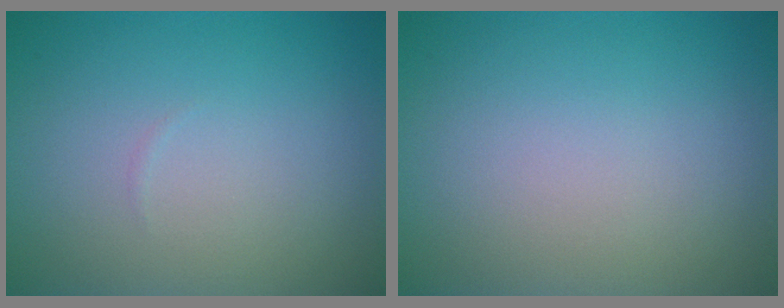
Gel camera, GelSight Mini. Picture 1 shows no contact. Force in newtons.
{"total": 0.0}